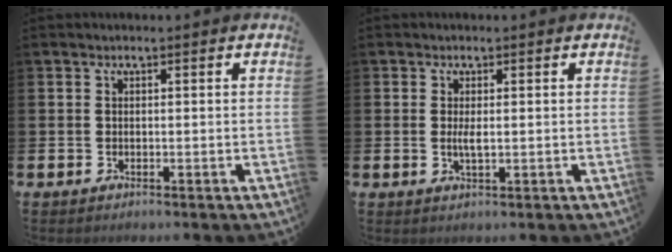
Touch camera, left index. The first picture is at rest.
{"total": 1.9, "force": [0.1, 0.5, 1.8], "torque": [-0.034, 0.000, 0.001]}